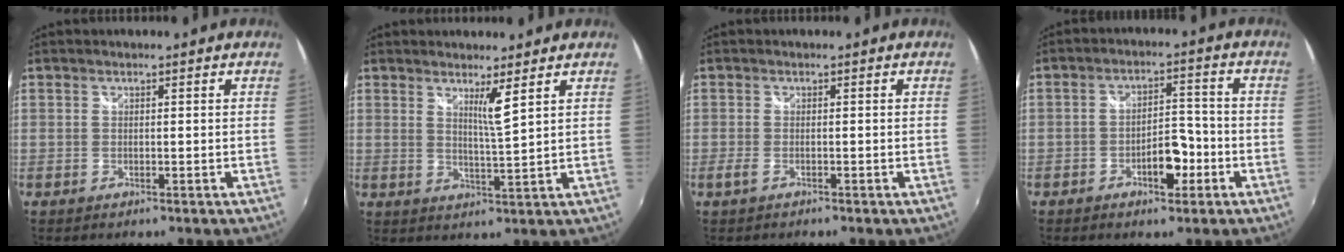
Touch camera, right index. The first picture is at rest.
{"total": 3.8, "force": [2.4, -0.6, 2.9], "torque": [-0.051, -0.013, 0.033]}
{"total": 1.6, "force": [-1.0, 0.5, 1.1], "torque": [-0.026, -0.004, -0.022]}
{"total": 6.2, "force": [-3.0, 2.9, 4.6], "torque": [-0.076, 0.010, -0.038]}